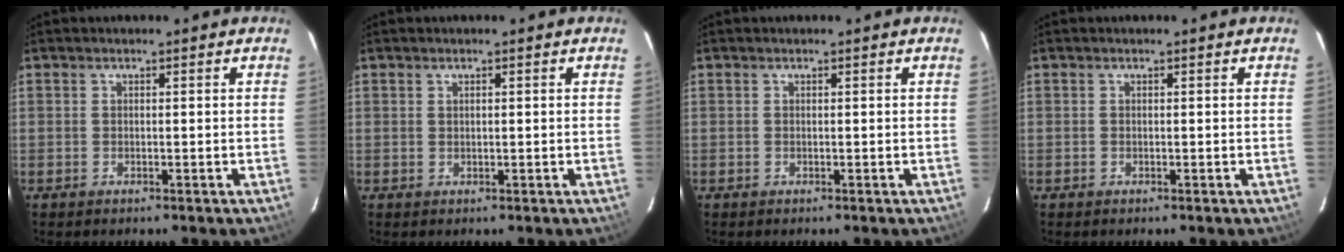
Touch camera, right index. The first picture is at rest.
{"total": 0.6, "force": [0.3, 0.2, 0.4], "torque": [-0.008, 0.003, 0.007]}
{"total": 0.0}
{"total": 0.0}